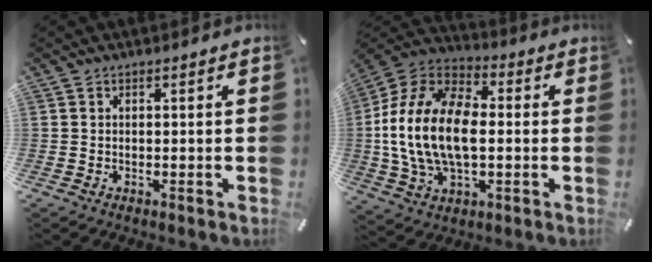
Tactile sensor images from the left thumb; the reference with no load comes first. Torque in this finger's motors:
{"motor_torque": [0.83, 1.23, 2.77, 0.00, 0.88]}